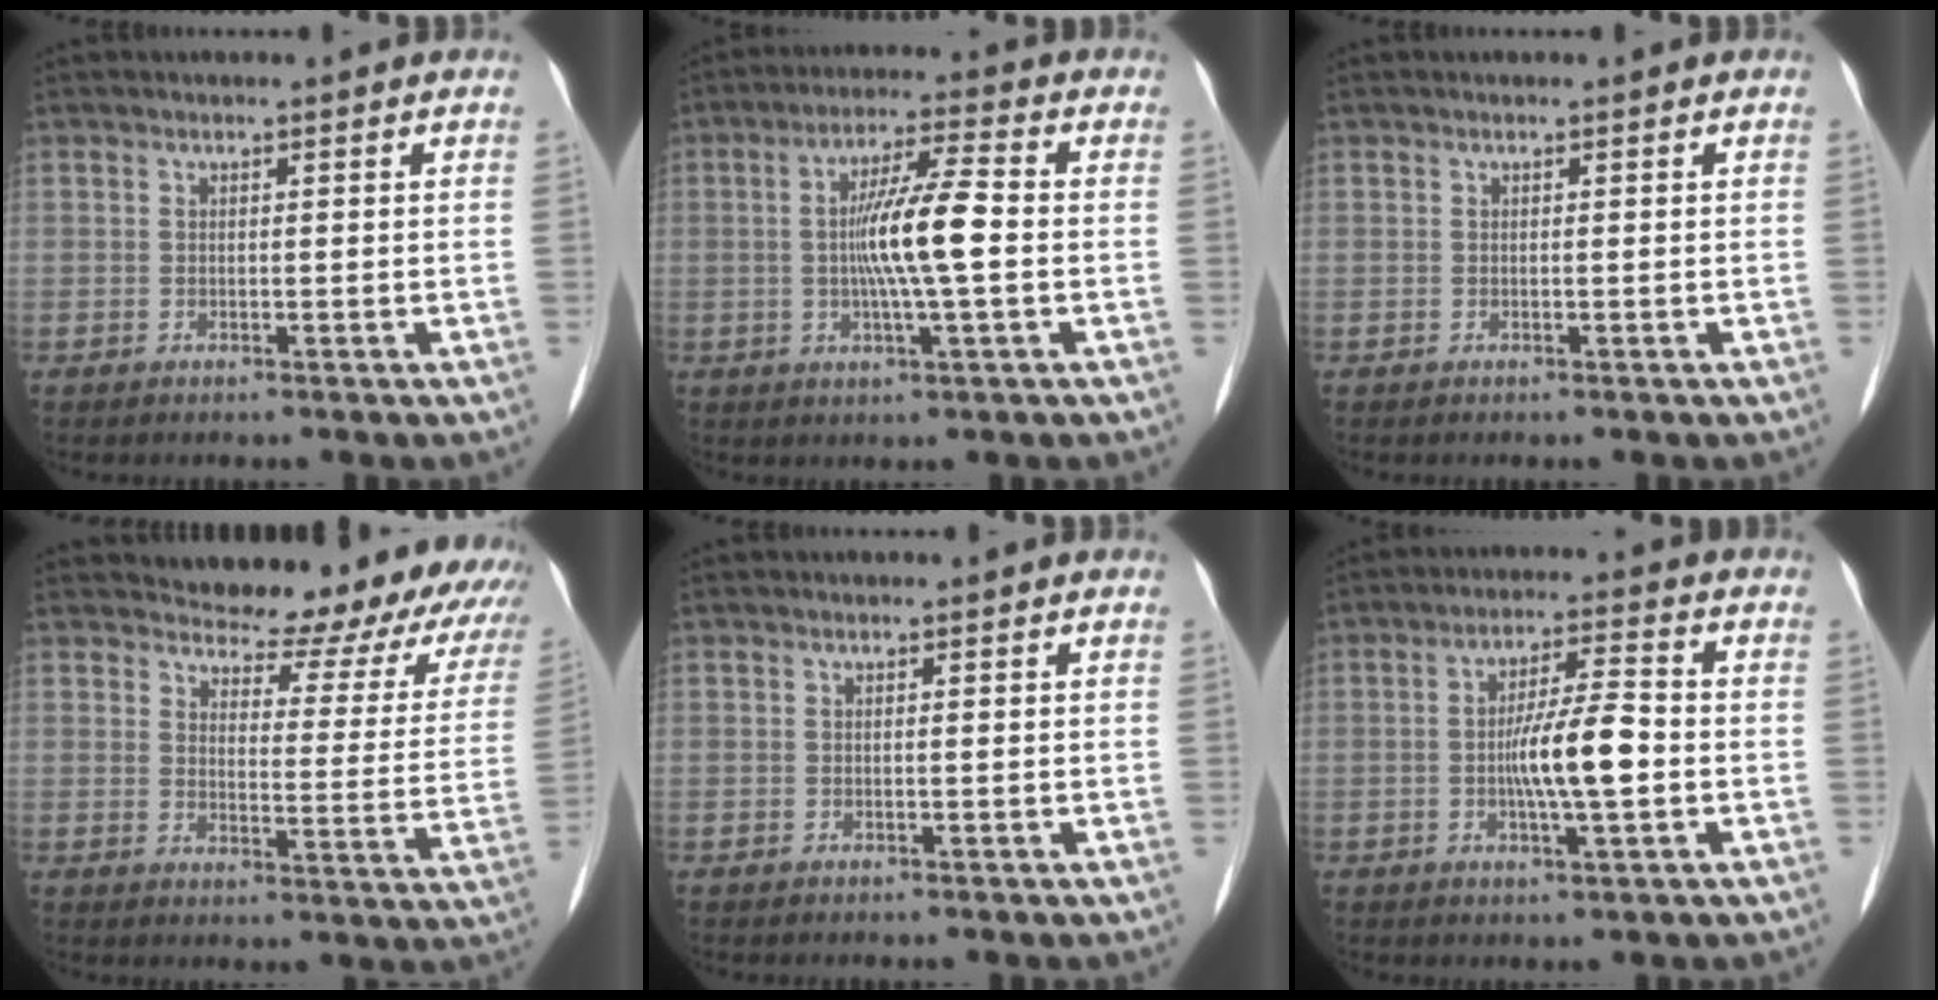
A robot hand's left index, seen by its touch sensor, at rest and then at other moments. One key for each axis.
{"total": 9.2, "fx": -0.4, "fy": 0.5, "fz": 9.2, "tx": -0.174, "ty": 0.002, "tz": -0.015}
{"total": 0.0}
{"total": 19.9, "fx": 18.3, "fy": 5.3, "fz": 5.7, "tx": -0.040, "ty": -0.066, "tz": 0.194}
{"total": 0.0}
{"total": 8.0, "fx": -1.2, "fy": 1.1, "fz": 7.8, "tx": -0.148, "ty": 0.002, "tz": -0.024}